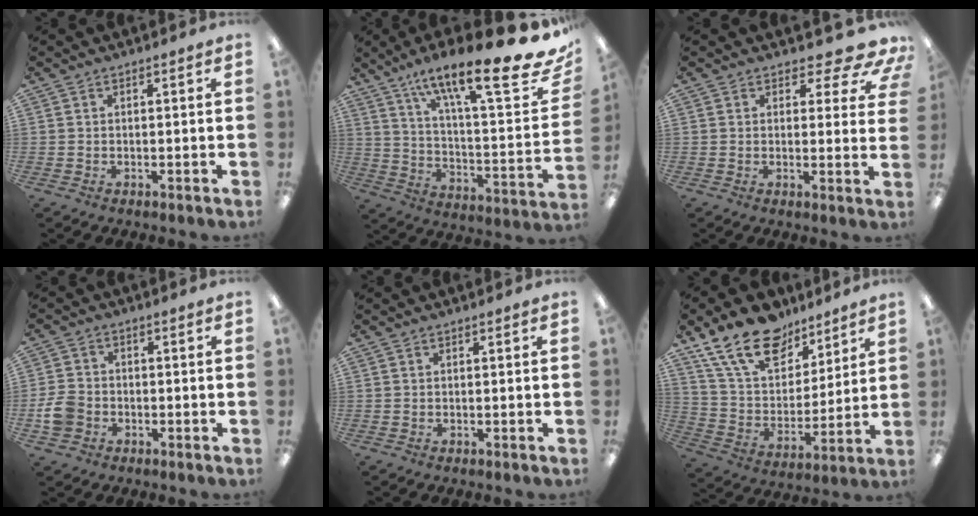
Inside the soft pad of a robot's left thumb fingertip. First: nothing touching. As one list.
[{"total": 23.6, "force": [16.3, 4.5, 16.4], "torque": [-0.239, -0.112, 0.255]}, {"total": 7.5, "force": [5.6, 2.8, 4.1], "torque": [-0.042, -0.041, 0.096]}, {"total": 5.8, "force": [-1.8, 4.7, 2.9], "torque": [-0.058, 0.013, -0.031]}, {"total": 0.0}, {"total": 19.3, "force": [13.7, 10.2, 9.0], "torque": [-0.174, -0.075, 0.252]}]